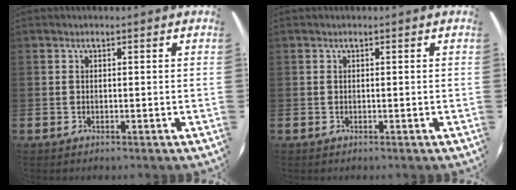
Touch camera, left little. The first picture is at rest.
{"total": 0.0}